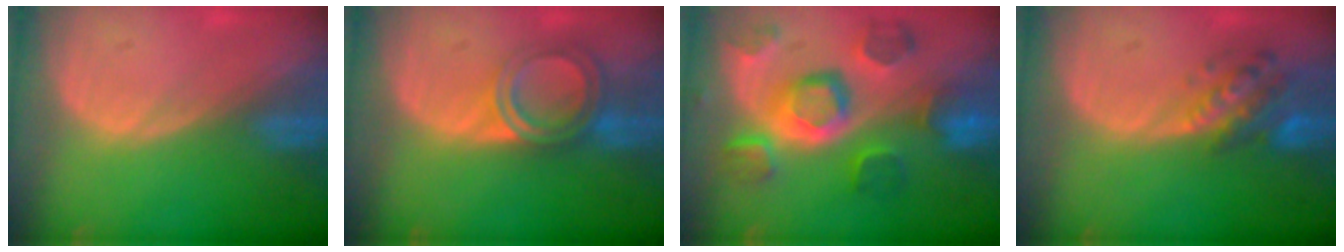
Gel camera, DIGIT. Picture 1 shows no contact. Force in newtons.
{"total": 6.3, "press": 5.4, "slide": 3.3}
{"total": 11.5, "press": 10.0, "slide": 5.6}
{"total": 6.1, "press": 5.8, "slide": 2.0}